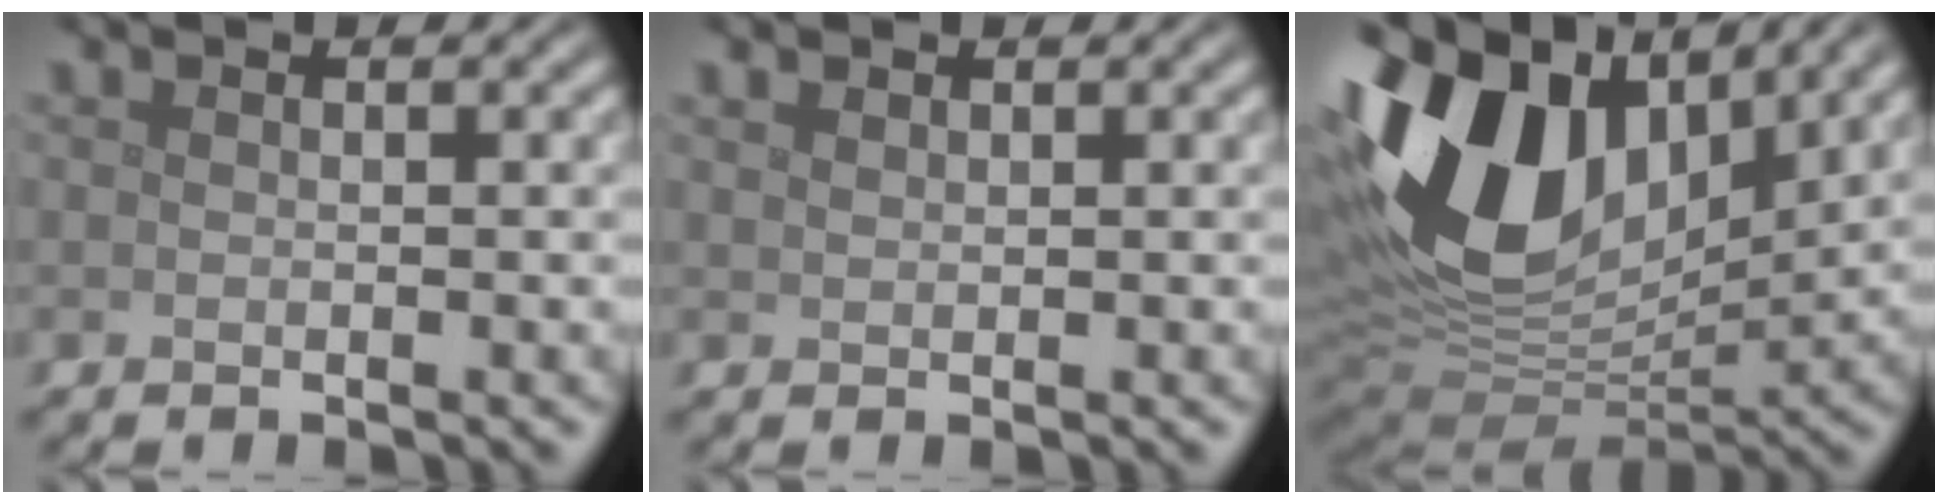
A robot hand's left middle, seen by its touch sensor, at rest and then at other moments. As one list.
[{"total": 0.7, "force": [0.6, 0.3, 0.2], "torque": [-0.007, 0.001, 0.016]}, {"total": 15.9, "force": [4.6, 9.8, 11.6], "torque": [-0.255, 0.017, 0.083]}]